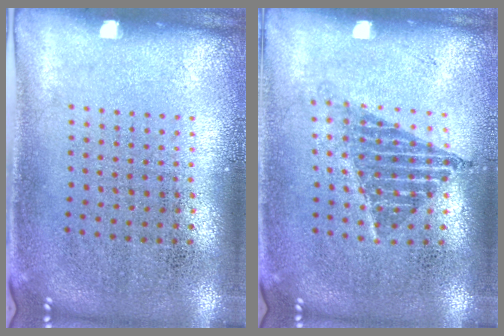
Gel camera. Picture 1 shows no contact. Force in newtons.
{"total": 1.2, "press": 1.0, "slide": 0.7}